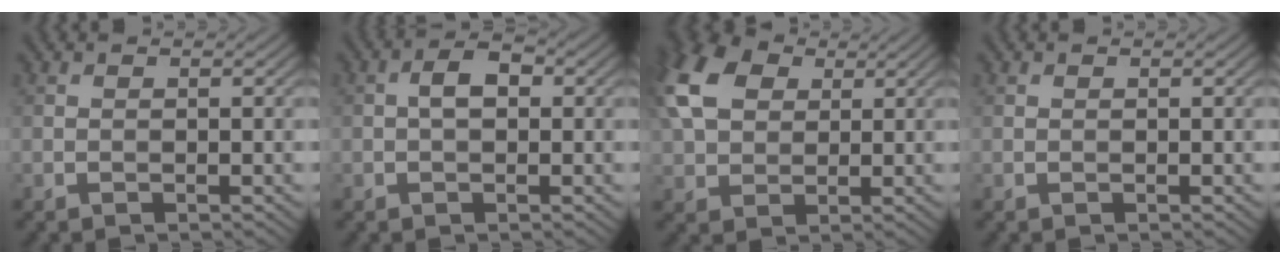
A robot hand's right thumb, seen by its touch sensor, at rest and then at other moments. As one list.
[{"total": 2.8, "force": [0.1, 1.6, 2.3], "torque": [-0.040, 0.007, -0.003]}, {"total": 11.0, "force": [3.4, 7.6, 7.2], "torque": [-0.202, 0.028, 0.061]}, {"total": 0.0}]